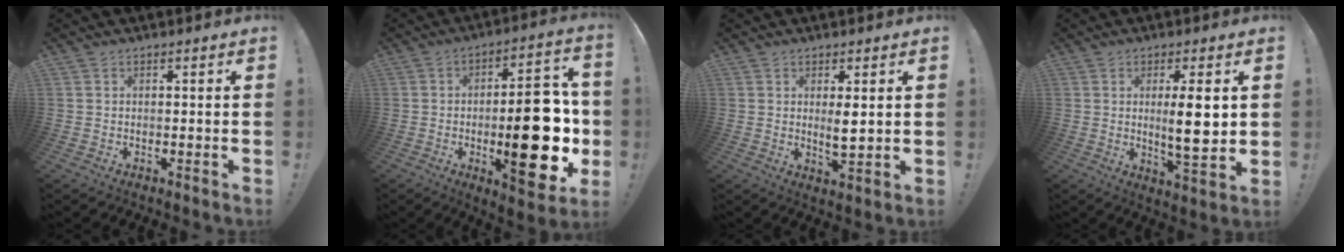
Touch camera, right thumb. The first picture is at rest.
{"total": 23.7, "force": [-3.5, 9.3, 21.5], "torque": [-0.289, 0.006, -0.042]}
{"total": 4.4, "force": [1.1, 1.2, 4.1], "torque": [-0.058, -0.013, 0.016]}
{"total": 9.8, "force": [1.3, 1.5, 9.6], "torque": [-0.159, -0.019, 0.013]}